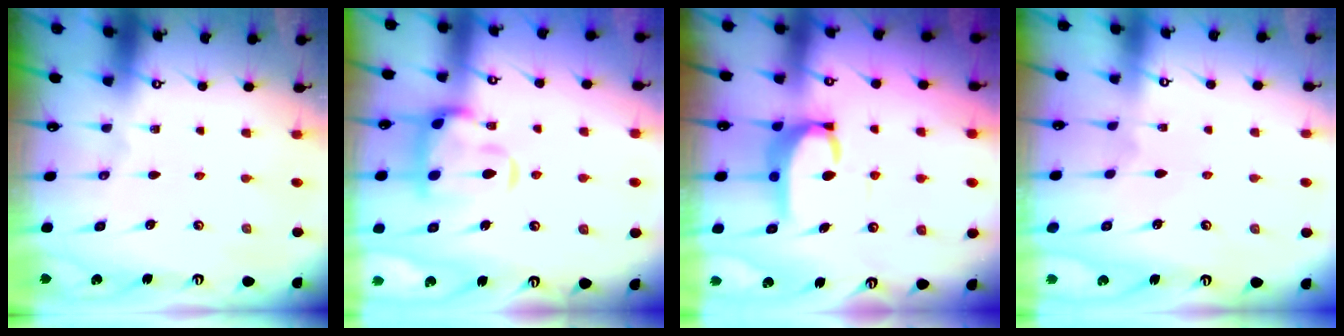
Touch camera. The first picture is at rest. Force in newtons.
{"total": 7.0, "press": 6.8, "slide": 1.7}
{"total": 7.1, "press": 7.1, "slide": 0.6}
{"total": 4.5, "press": 4.5, "slide": 0.2}